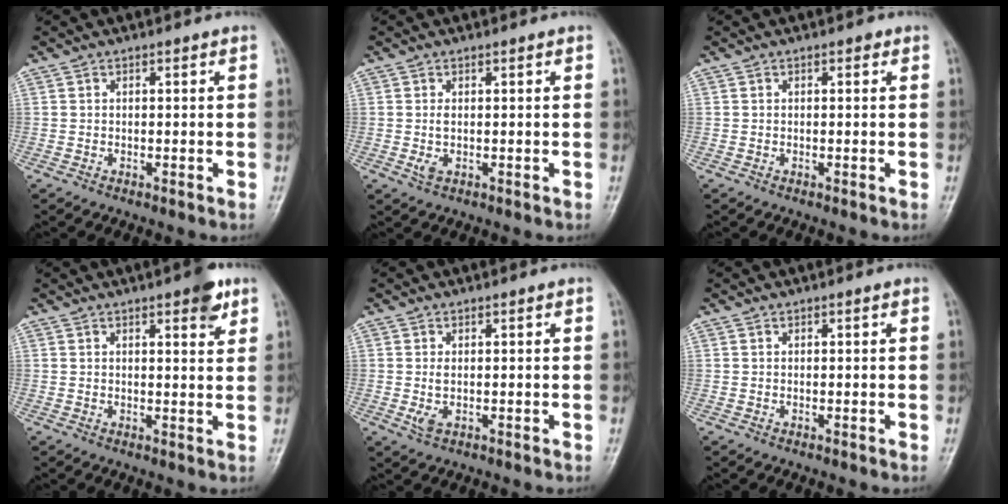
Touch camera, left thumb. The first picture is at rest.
{"total": 2.0, "force": [0.0, 0.8, 1.8], "torque": [-0.044, 0.001, 0.005]}
{"total": 0.5, "force": [0.2, 0.3, 0.3], "torque": [0.001, 0.001, -0.002]}
{"total": 4.6, "force": [2.7, 1.4, 3.4], "torque": [-0.036, -0.013, 0.031]}
{"total": 2.3, "force": [0.0, 0.9, 2.1], "torque": [-0.049, 0.002, 0.007]}
{"total": 0.0}